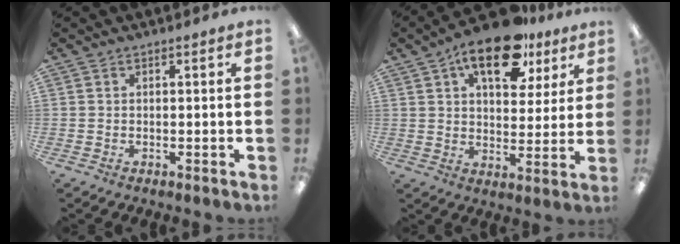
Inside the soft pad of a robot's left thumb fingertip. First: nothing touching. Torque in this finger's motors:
{"motor_torque": [0.27, 0.68, 1.80, -0.97, 0.32]}